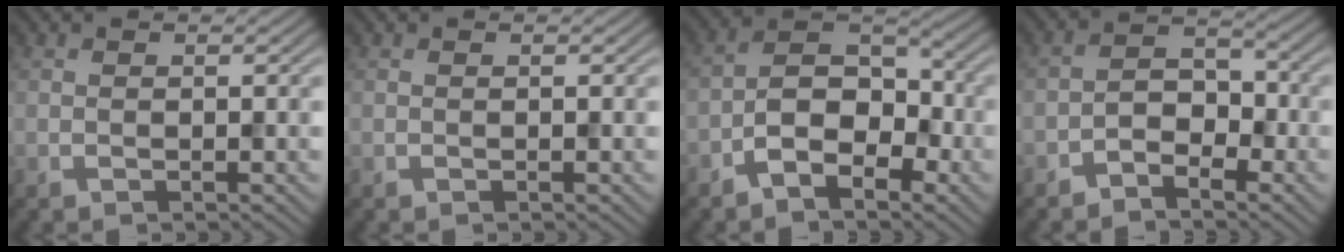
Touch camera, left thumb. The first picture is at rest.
{"total": 0.0}
{"total": 6.6, "force": [-3.6, 3.7, 4.1], "torque": [-0.062, 0.015, -0.079]}
{"total": 3.8, "force": [-2.6, 1.9, 1.9], "torque": [-0.029, 0.014, -0.057]}